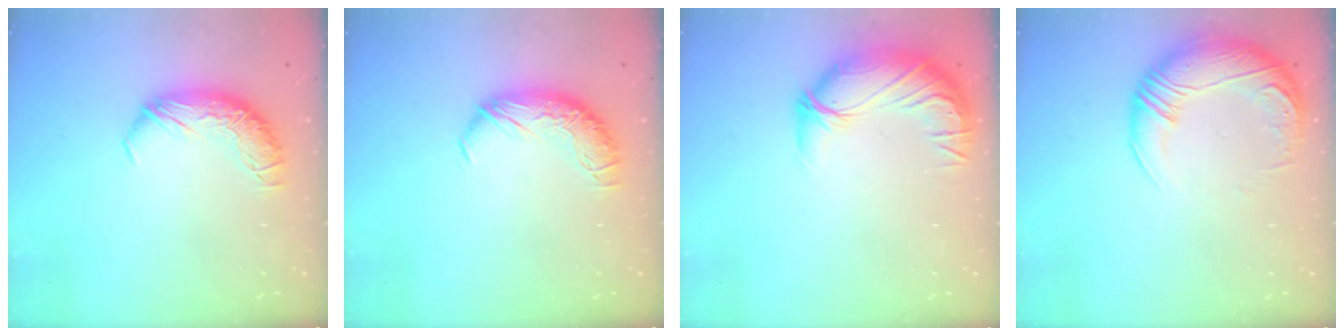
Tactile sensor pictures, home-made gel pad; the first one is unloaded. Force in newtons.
{"total": 0.0}
{"total": 2.8, "press": 0.5, "slide": 2.8}
{"total": 3.0, "press": 0.1, "slide": 3.0}